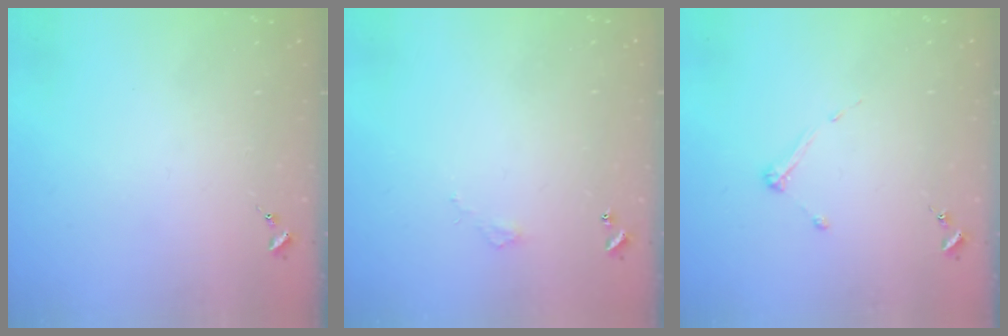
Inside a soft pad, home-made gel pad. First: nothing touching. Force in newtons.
{"total": 2.8, "press": 2.8, "slide": 0.2}
{"total": 3.2, "press": 3.2, "slide": 0.4}